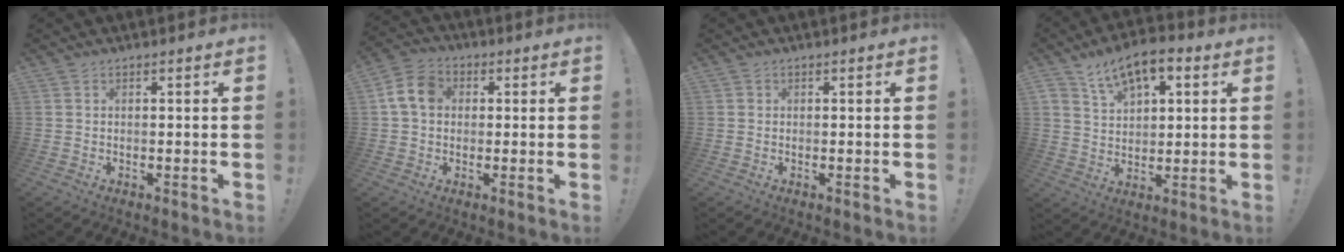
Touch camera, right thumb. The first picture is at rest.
{"total": 8.8, "force": [1.7, 6.7, 5.4], "torque": [-0.096, 0.016, 0.036]}
{"total": 0.5, "force": [0.1, 0.5, -0.1], "torque": [0.000, 0.002, 0.003]}
{"total": 10.6, "force": [6.1, 6.0, 6.3], "torque": [-0.096, -0.026, 0.114]}